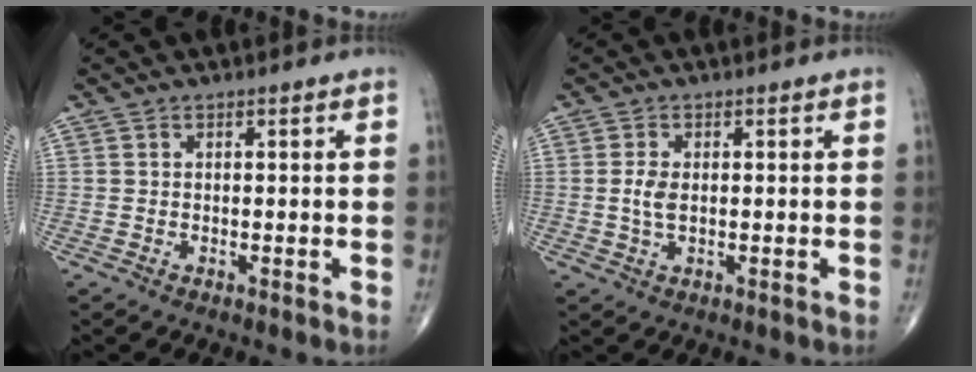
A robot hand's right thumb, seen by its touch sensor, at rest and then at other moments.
{"total": 3.2, "force": [0.1, 1.7, 2.7], "torque": [-0.060, 0.000, 0.002]}